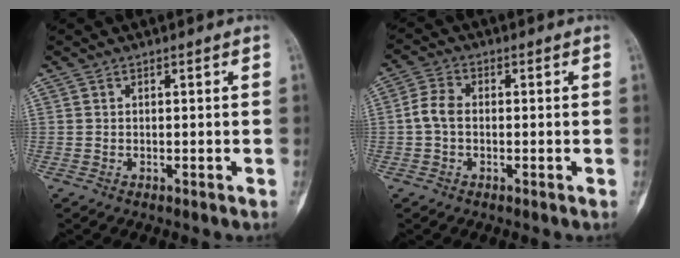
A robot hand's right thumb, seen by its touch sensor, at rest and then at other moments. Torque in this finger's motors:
{"motor_torque": [0.07, 0.06, 0.24, -0.24, 0.07]}